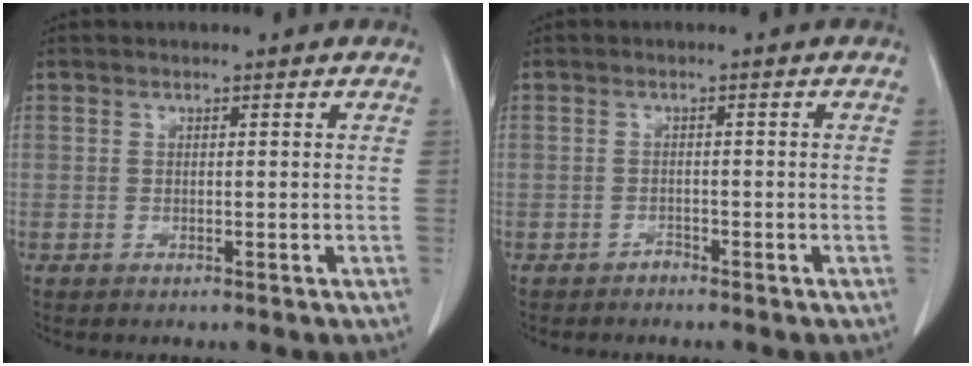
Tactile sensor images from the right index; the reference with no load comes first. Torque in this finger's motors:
{"motor_torque": [-0.09, -0.02, -0.05, -0.03]}